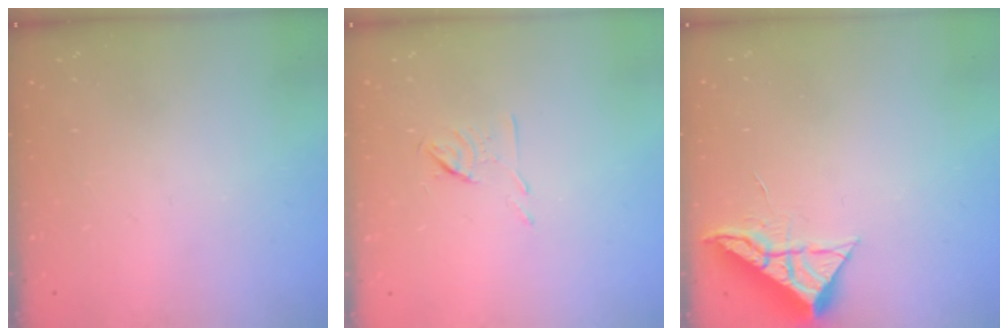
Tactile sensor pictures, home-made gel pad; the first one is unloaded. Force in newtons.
{"total": 5.8, "press": 5.7, "slide": 1.2}
{"total": 6.4, "press": 6.4, "slide": 0.2}